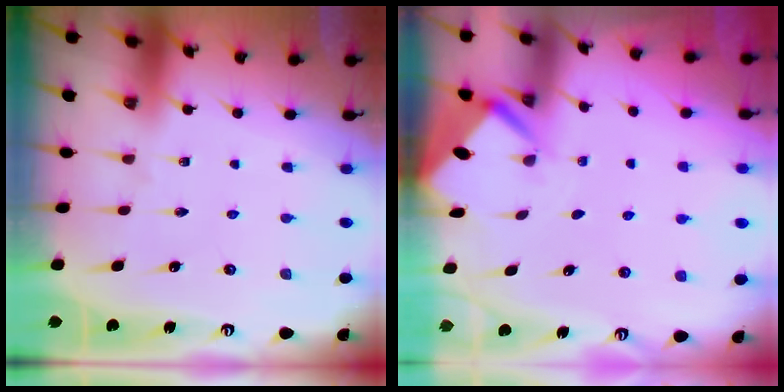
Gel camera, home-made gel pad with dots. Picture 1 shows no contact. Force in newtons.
{"total": 2.9, "press": 2.9, "slide": 0.4}